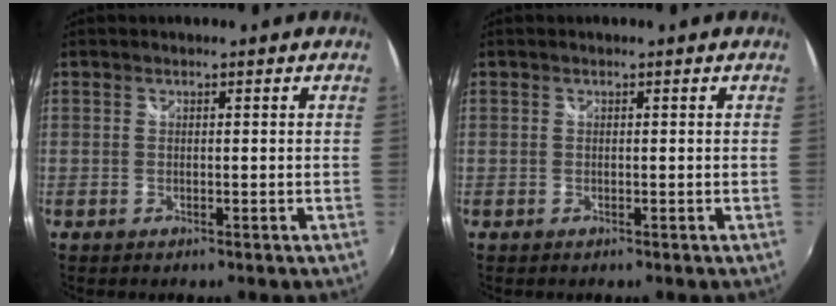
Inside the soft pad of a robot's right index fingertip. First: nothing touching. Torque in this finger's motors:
{"motor_torque": [0.00, 0.00, 0.00, 0.00]}